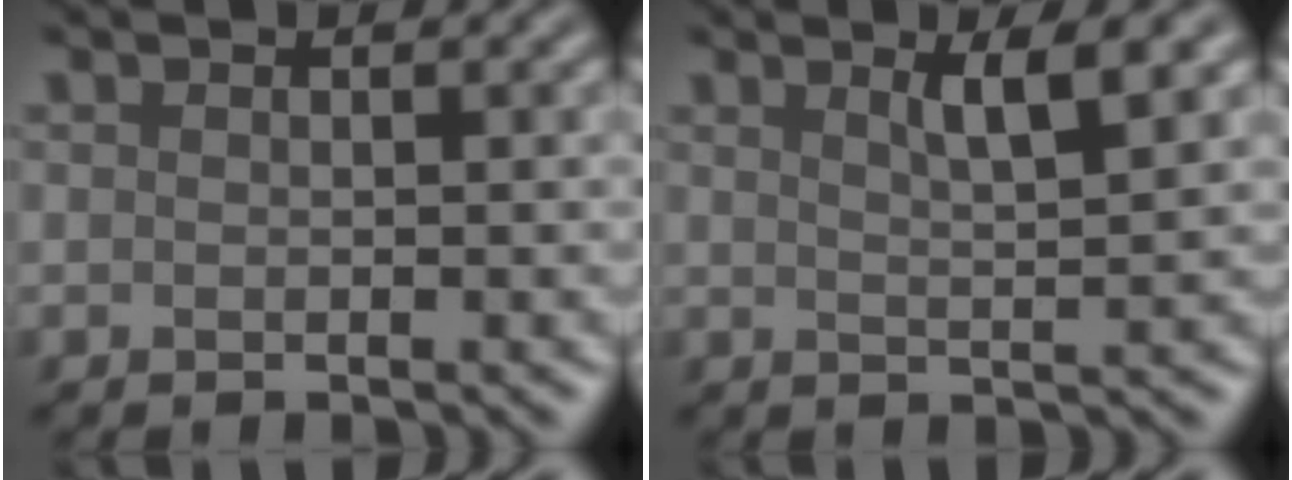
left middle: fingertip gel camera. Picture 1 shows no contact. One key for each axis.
{"total": 3.2, "fx": 1.7, "fy": 0.7, "fz": 2.6, "tx": -0.028, "ty": 0.003, "tz": 0.027}